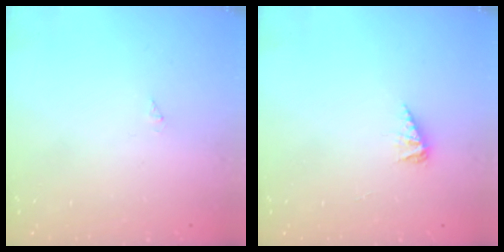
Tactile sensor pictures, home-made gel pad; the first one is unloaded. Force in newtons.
{"total": 2.5, "press": 2.5, "slide": 0.4}